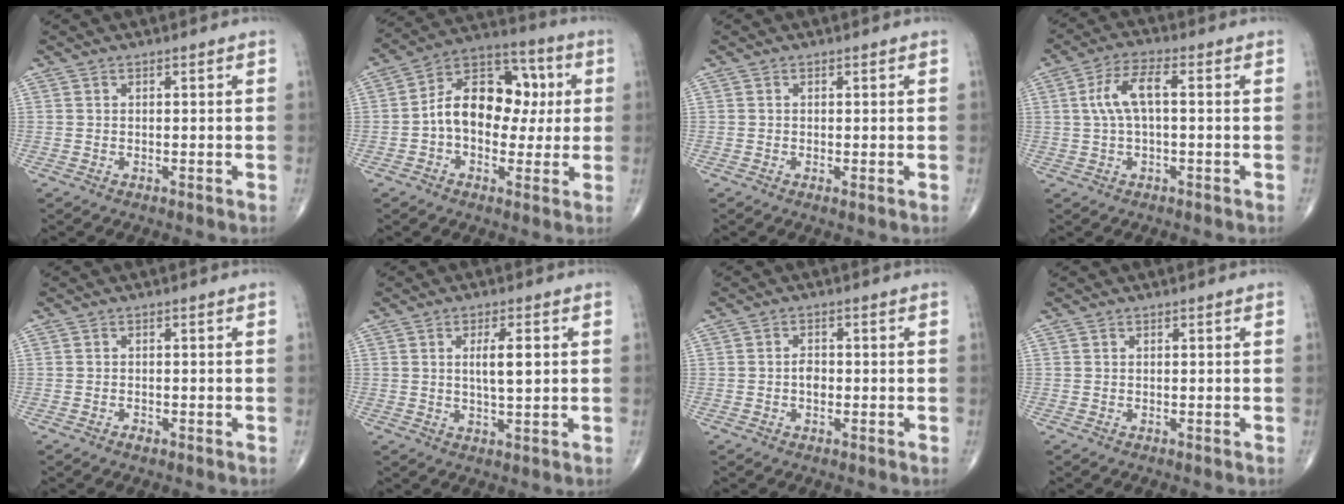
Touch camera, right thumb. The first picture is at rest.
{"total": 15.8, "force": [0.7, 10.8, 11.5], "torque": [-0.144, 0.037, 0.000]}
{"total": 0.6, "force": [-0.1, 0.1, 0.6], "torque": [-0.013, -0.004, -0.004]}
{"total": 6.9, "force": [0.8, 2.6, 6.4], "torque": [-0.141, 0.023, 0.012]}
{"total": 0.9, "force": [-0.6, 0.5, 0.5], "torque": [-0.009, 0.003, -0.010]}
{"total": 5.3, "force": [1.0, 1.5, 5.0], "torque": [-0.078, -0.007, 0.017]}
{"total": 2.1, "force": [-0.4, 1.4, 1.5], "torque": [-0.019, 0.005, -0.010]}
{"total": 0.0}